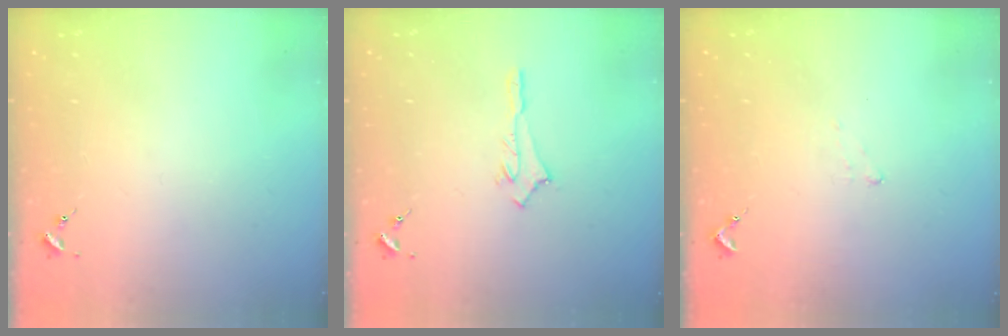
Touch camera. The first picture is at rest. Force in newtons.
{"total": 3.0, "press": 3.0, "slide": 0.2}
{"total": 4.5, "press": 4.5, "slide": 0.7}